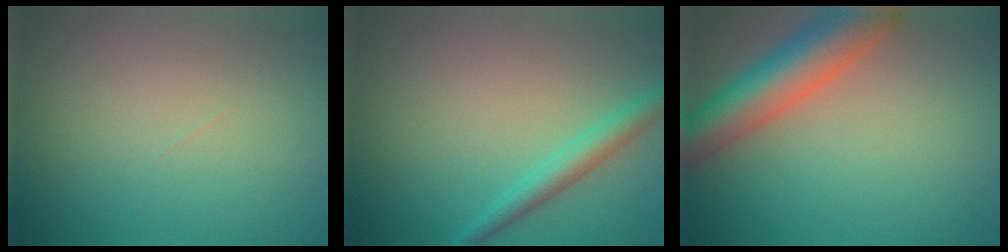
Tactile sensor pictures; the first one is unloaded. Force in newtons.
{"total": 2.2, "press": 2.2, "slide": 0.1}
{"total": 7.3, "press": 7.3, "slide": 0.5}